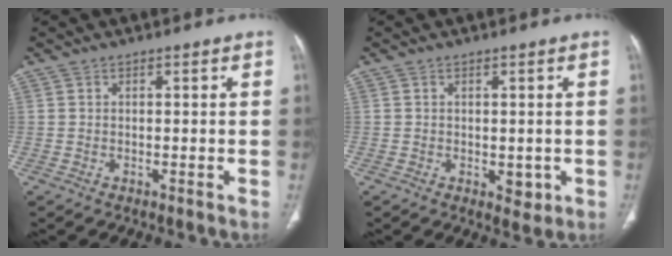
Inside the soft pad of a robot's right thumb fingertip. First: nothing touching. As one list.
[{"total": 2.6, "force": [-0.5, 1.7, 1.9], "torque": [-0.013, -0.003, 0.000]}]